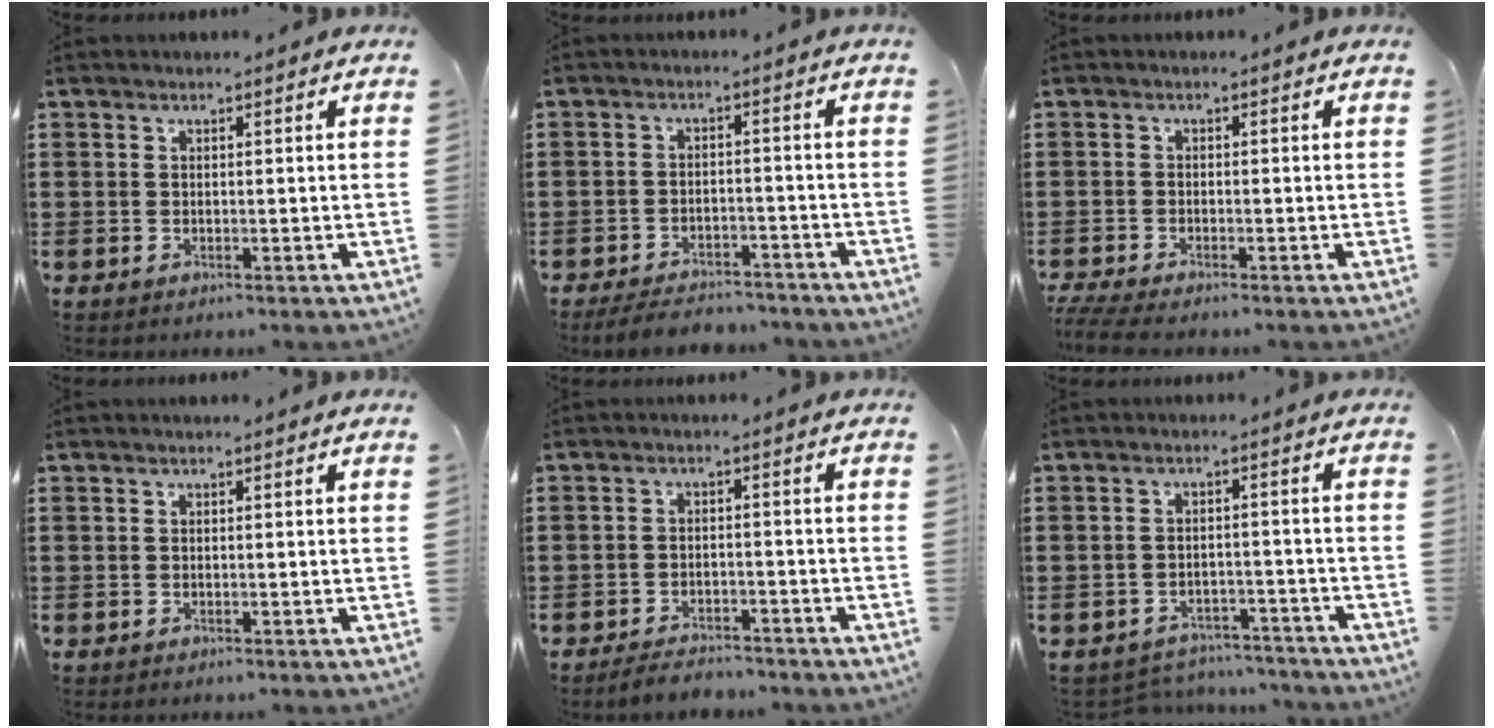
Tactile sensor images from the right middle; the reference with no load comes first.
{"total": 4.0, "force": [-3.9, 0.7, 0.8], "torque": [-0.021, 0.004, -0.081]}
{"total": 2.1, "force": [-1.8, 0.0, 1.0], "torque": [-0.031, -0.005, -0.041]}
{"total": 0.0}
{"total": 3.0, "force": [-2.9, 0.5, 0.5], "torque": [-0.013, 0.002, -0.060]}
{"total": 3.6, "force": [-3.6, 0.5, 0.0], "torque": [-0.007, 0.001, -0.076]}